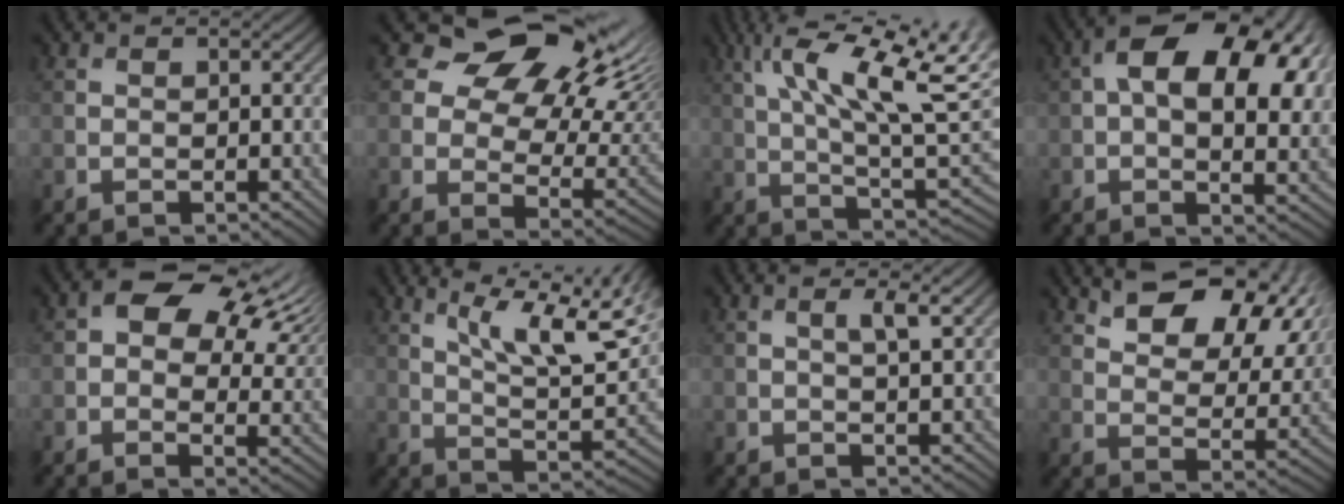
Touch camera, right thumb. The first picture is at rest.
{"total": 14.8, "force": [7.8, 8.7, 9.2], "torque": [-0.156, 0.002, 0.140]}
{"total": 16.7, "force": [6.3, 5.1, 14.6], "torque": [-0.261, 0.021, 0.117]}
{"total": 15.2, "force": [4.5, 8.3, 11.9], "torque": [-0.190, 0.018, 0.065]}
{"total": 10.6, "force": [3.6, 6.3, 7.7], "torque": [-0.125, 0.002, 0.060]}
{"total": 13.0, "force": [6.9, 3.8, 10.3], "torque": [-0.186, 0.001, 0.116]}
{"total": 2.2, "force": [1.0, 0.2, 2.0], "torque": [-0.034, 0.000, 0.020]}
{"total": 14.2, "force": [8.0, 6.7, 9.6], "torque": [-0.165, 0.010, 0.129]}